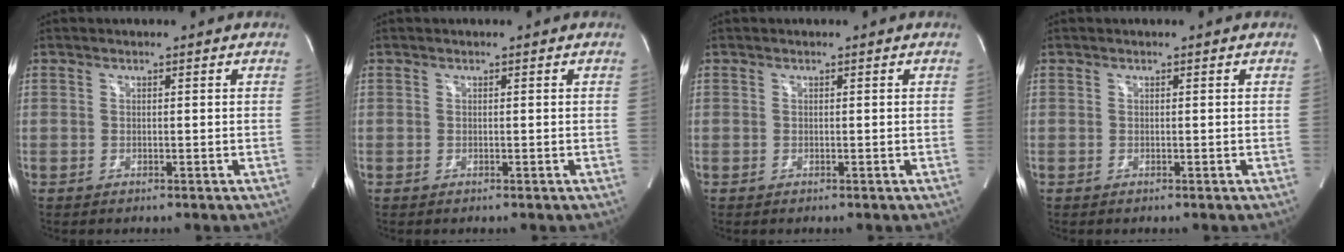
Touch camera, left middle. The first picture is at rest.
{"total": 0.0}
{"total": 0.0}
{"total": 0.0}